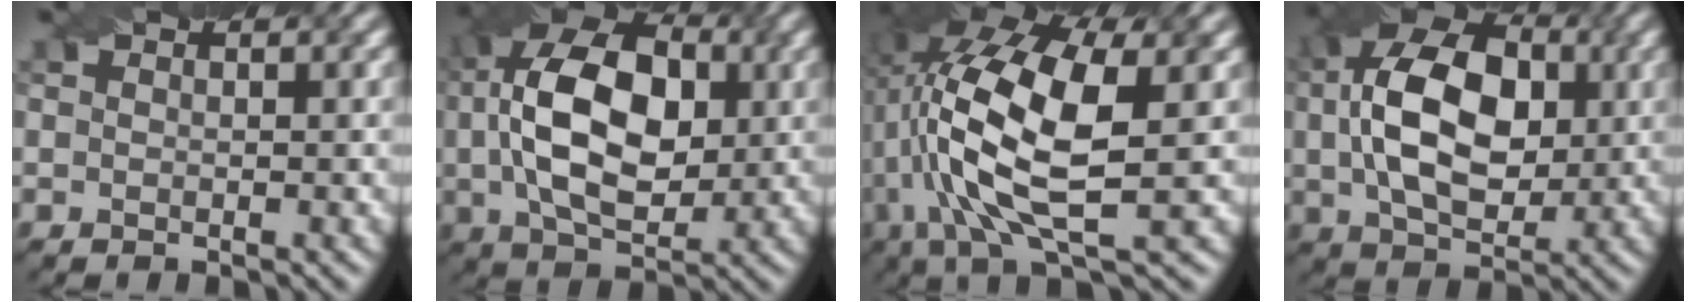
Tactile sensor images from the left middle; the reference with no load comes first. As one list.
[{"total": 12.7, "force": [1.4, 7.7, 10.0], "torque": [-0.193, 0.018, 0.023]}, {"total": 12.6, "force": [1.4, 5.0, 11.5], "torque": [-0.241, 0.005, 0.029]}, {"total": 11.7, "force": [1.5, 7.5, 8.9], "torque": [-0.174, 0.013, 0.025]}]